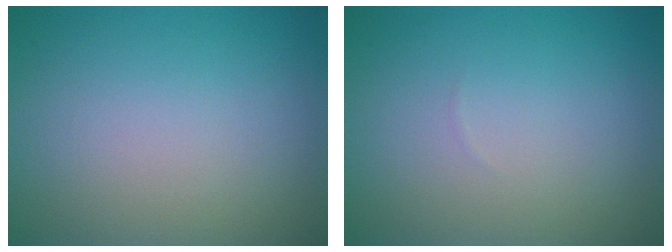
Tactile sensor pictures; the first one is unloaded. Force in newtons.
{"total": 0.0}